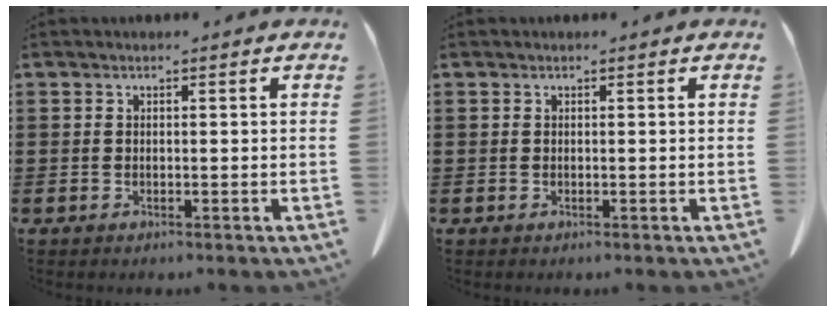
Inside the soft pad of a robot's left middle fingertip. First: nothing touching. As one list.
[{"total": 0.0}]